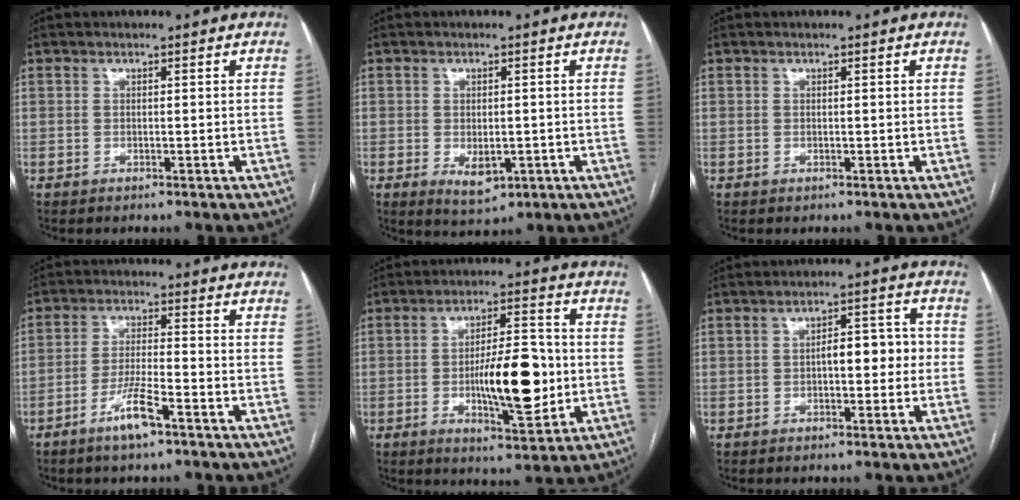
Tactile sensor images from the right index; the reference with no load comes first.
{"total": 4.4, "force": [-1.2, 2.4, 3.5], "torque": [-0.052, -0.007, -0.005]}
{"total": 0.0}
{"total": 6.1, "force": [-3.8, 0.6, 4.7], "torque": [-0.093, -0.004, -0.072]}
{"total": 12.6, "force": [-1.7, 3.6, 12.0], "torque": [-0.192, 0.005, -0.023]}
{"total": 5.7, "force": [-0.5, 2.4, 5.1], "torque": [-0.067, 0.029, -0.008]}